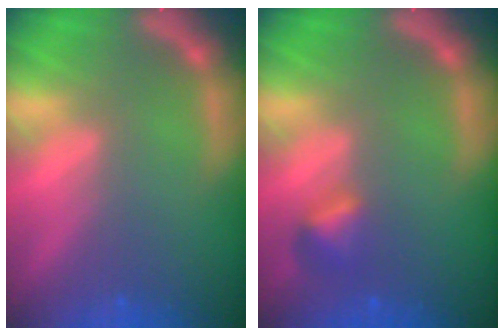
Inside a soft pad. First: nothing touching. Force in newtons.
{"total": 1.9}